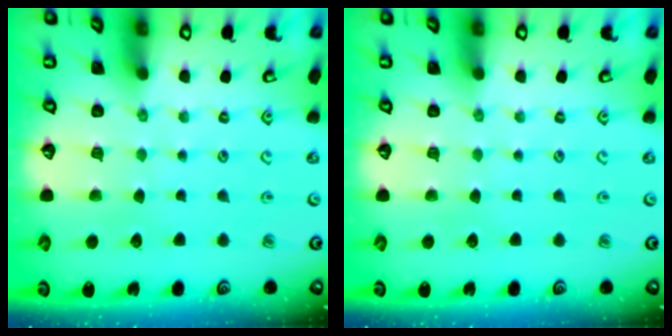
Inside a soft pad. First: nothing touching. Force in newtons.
{"total": 0.0}